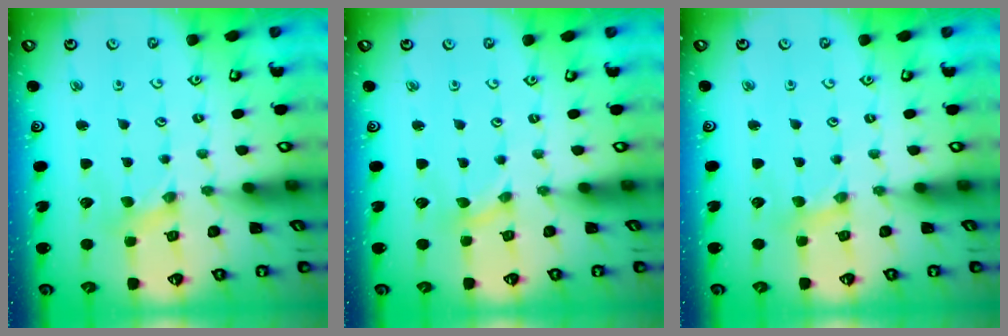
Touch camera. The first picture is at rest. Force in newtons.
{"total": 0.0}
{"total": 1.7, "press": 1.7, "slide": 0.2}